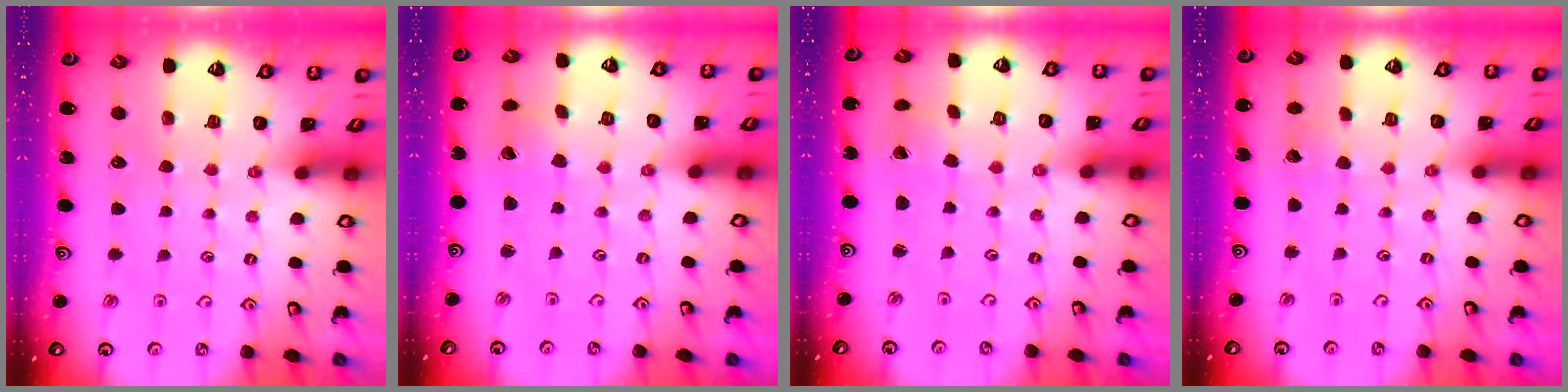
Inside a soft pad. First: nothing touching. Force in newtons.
{"total": 2.5, "press": 2.5, "slide": 0.4}
{"total": 1.6, "press": 1.6, "slide": 0.1}
{"total": 2.8, "press": 2.8, "slide": 0.2}